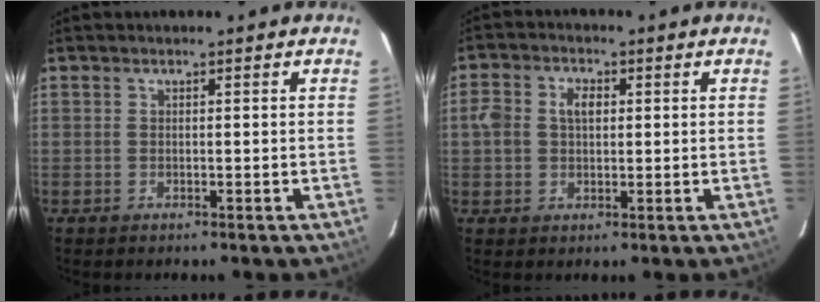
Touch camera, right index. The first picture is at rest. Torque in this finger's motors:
{"motor_torque": [0.12, -0.05, 0.11, 0.06]}